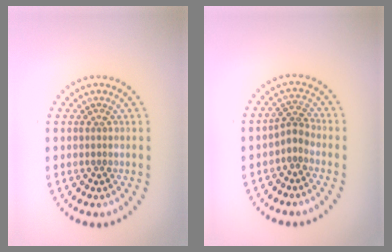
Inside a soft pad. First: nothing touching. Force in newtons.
{"total": 1.8, "press": 1.2, "slide": 1.3}